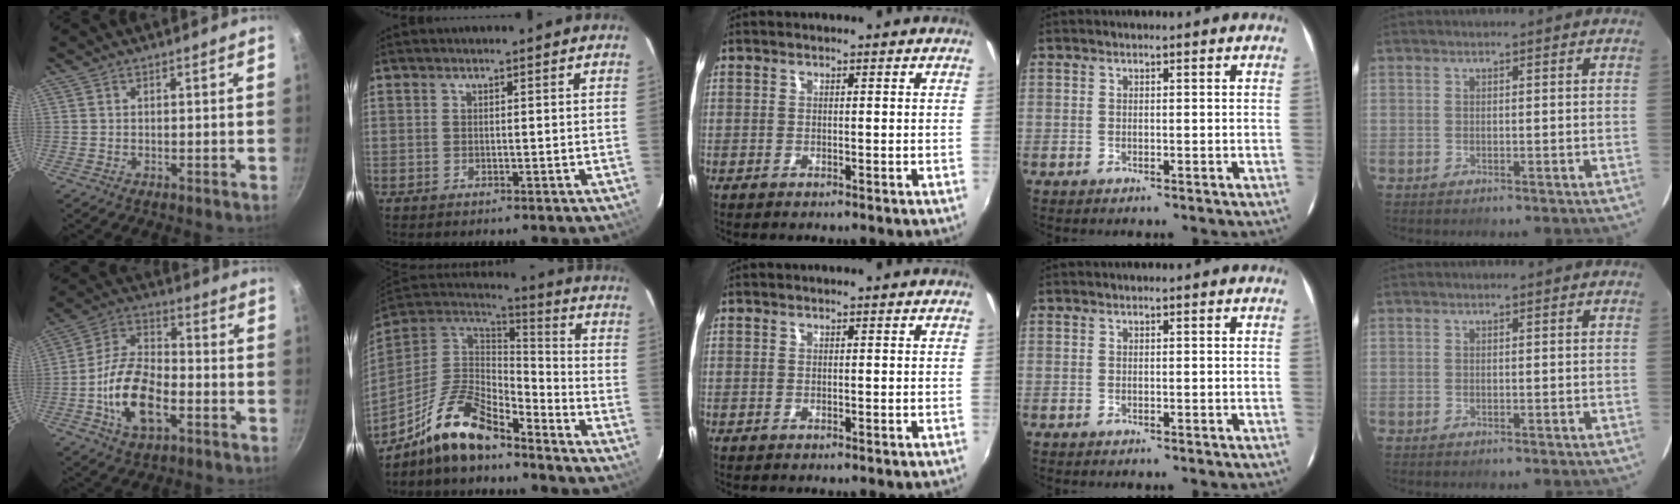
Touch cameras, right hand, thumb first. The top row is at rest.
{"thumb": {"total": 15.0, "force": [-4.6, 7.9, 11.8], "torque": [-0.209, 0.034, -0.094]}, "index": {"total": 15.5, "force": [-11.8, 4.8, 8.8], "torque": [-0.193, 0.002, -0.229]}}